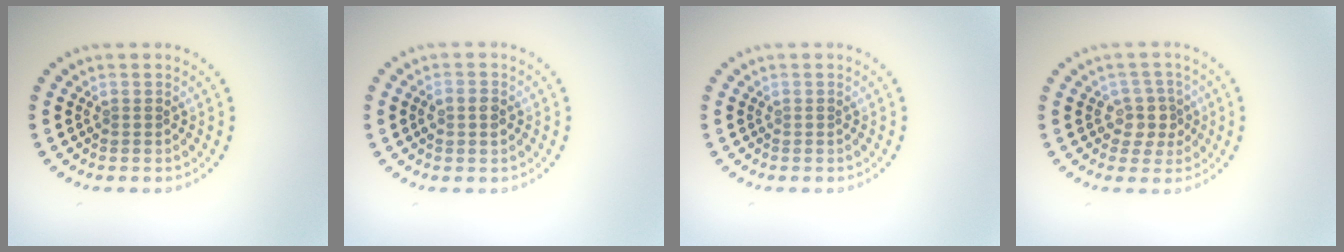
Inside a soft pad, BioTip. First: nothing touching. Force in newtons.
{"total": 1.3, "press": 1.3, "slide": 0.2}
{"total": 0.0}
{"total": 2.7, "press": 2.3, "slide": 1.4}